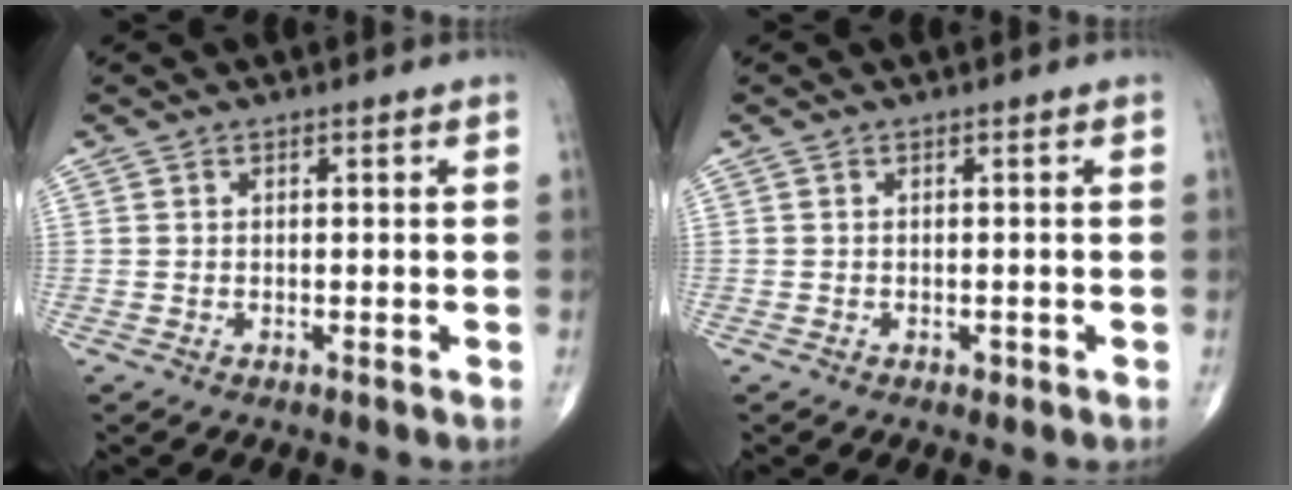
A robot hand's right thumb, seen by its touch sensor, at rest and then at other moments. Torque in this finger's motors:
{"motor_torque": [0.19, 0.23, -0.19, -0.29, 0.01]}